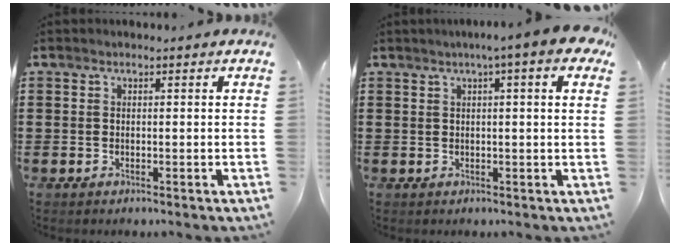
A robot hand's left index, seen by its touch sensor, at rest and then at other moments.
{"total": 3.4, "force": [1.6, -0.2, 3.0], "torque": [-0.059, 0.001, 0.027]}